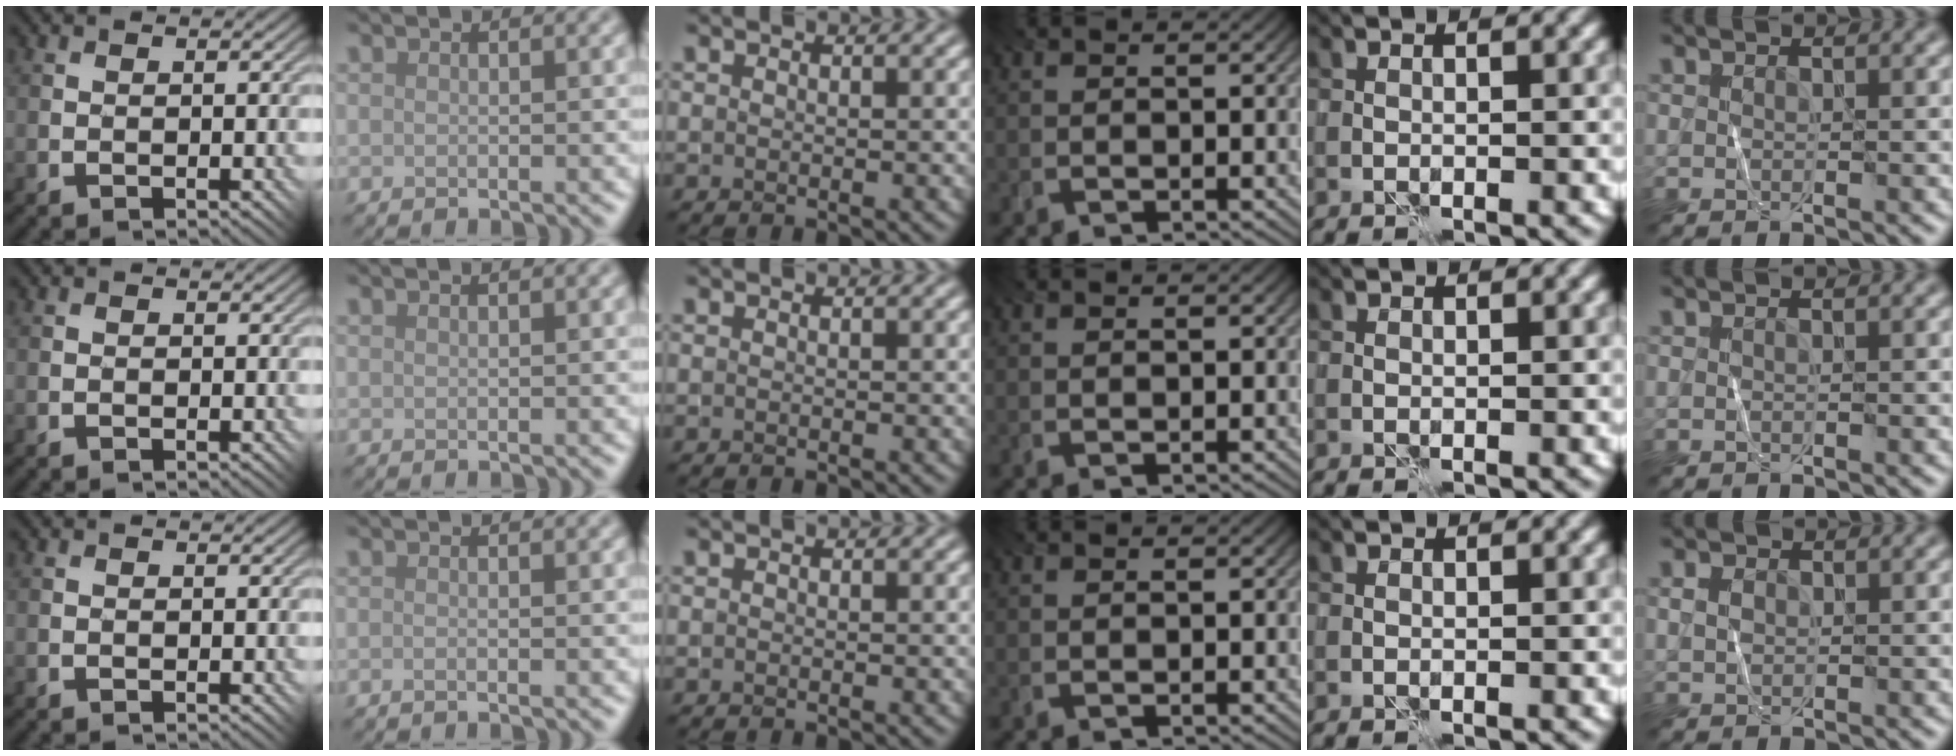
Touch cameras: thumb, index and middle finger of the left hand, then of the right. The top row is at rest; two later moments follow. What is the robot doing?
{"motion": "fold", "object": "shorts"}